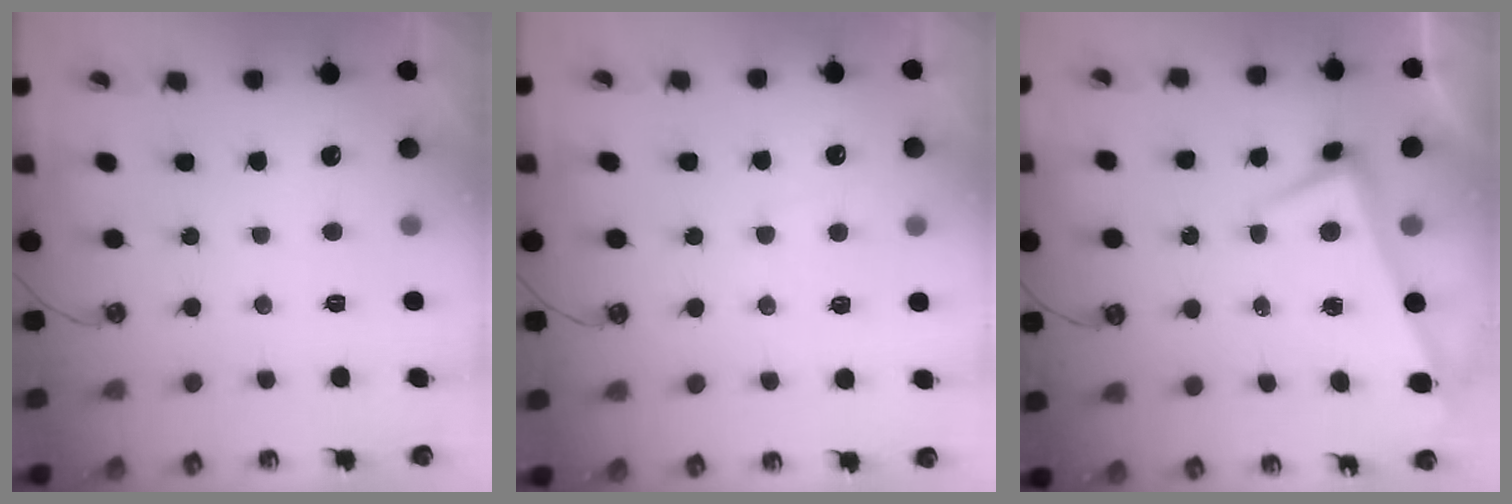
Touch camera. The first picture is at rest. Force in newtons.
{"total": 1.1, "press": 1.0, "slide": 0.5}
{"total": 2.2, "press": 2.1, "slide": 0.7}